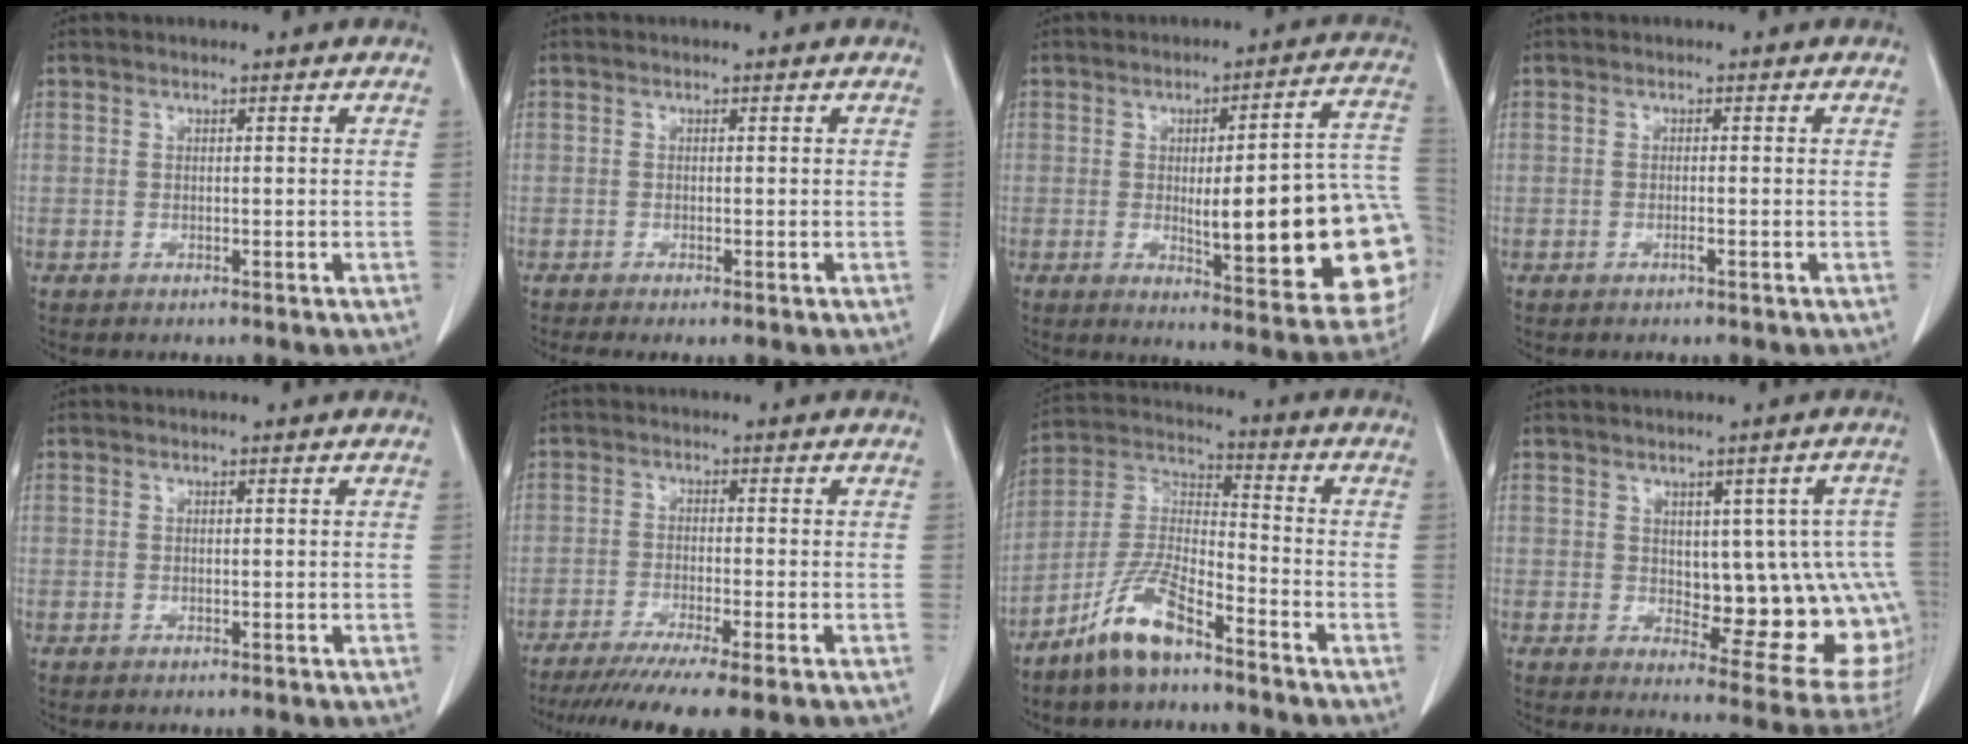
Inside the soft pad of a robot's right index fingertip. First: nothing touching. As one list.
[{"total": 1.5, "force": [-1.2, 0.1, 0.9], "torque": [-0.016, -0.005, -0.019]}, {"total": 21.9, "force": [-3.0, 4.1, 21.3], "torque": [-0.186, 0.017, -0.022]}, {"total": 0.8, "force": [-0.4, -0.1, 0.7], "torque": [-0.014, 0.000, -0.007]}, {"total": 0.0}, {"total": 11.1, "force": [-8.6, -0.2, 7.0], "torque": [-0.098, -0.026, -0.132]}, {"total": 10.1, "force": [-7.3, 2.2, 6.6], "torque": [-0.148, -0.004, -0.145]}, {"total": 13.7, "force": [0.1, 5.3, 12.6], "torque": [-0.119, 0.011, 0.018]}]